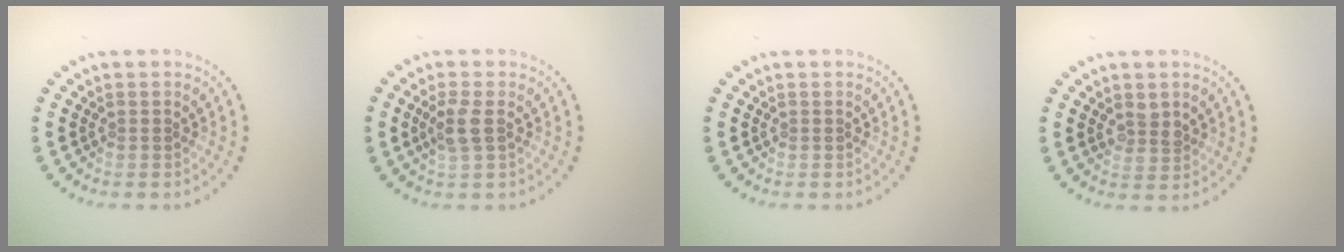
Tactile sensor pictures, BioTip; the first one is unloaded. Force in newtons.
{"total": 2.1, "press": 2.0, "slide": 0.7}
{"total": 0.0}
{"total": 1.7, "press": 1.6, "slide": 0.5}